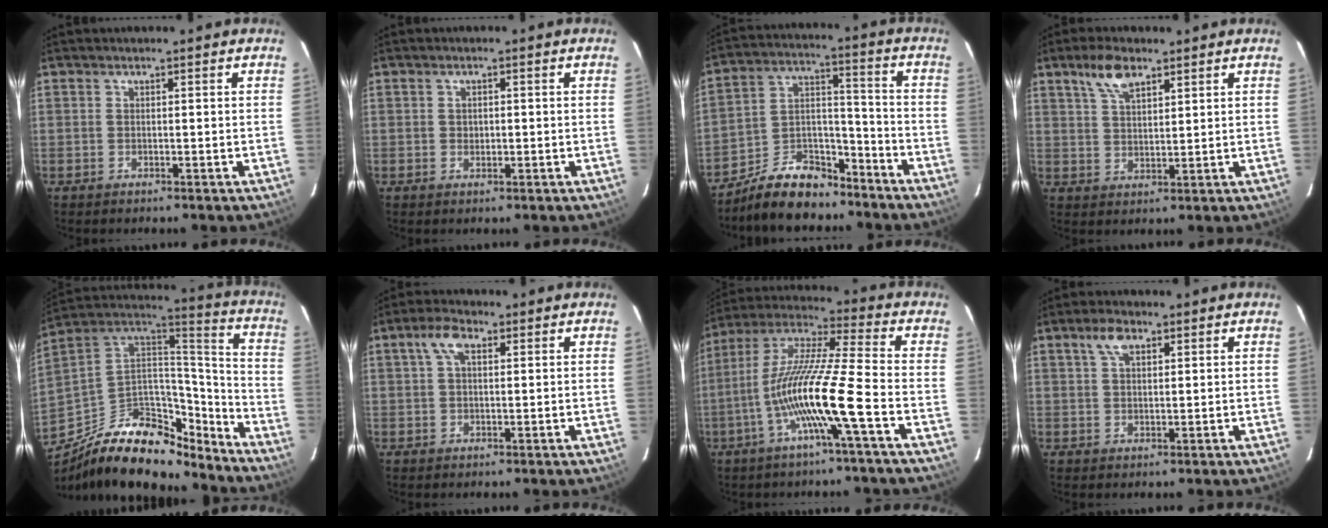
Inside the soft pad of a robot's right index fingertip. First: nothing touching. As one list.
[{"total": 0.7, "force": [0.0, 0.7, 0.2], "torque": [-0.001, 0.001, 0.000]}, {"total": 13.0, "force": [-10.0, 6.2, 5.3], "torque": [-0.108, 0.042, -0.164]}, {"total": 5.9, "force": [4.1, 2.1, 3.6], "torque": [-0.067, 0.009, 0.080]}, {"total": 24.9, "force": [-17.9, 11.0, 13.5], "torque": [-0.246, 0.026, -0.279]}, {"total": 4.0, "force": [1.8, 1.8, 3.1], "torque": [-0.060, 0.013, 0.033]}, {"total": 14.7, "force": [-5.8, -1.1, 13.5], "torque": [-0.254, -0.009, -0.118]}, {"total": 3.5, "force": [2.2, 1.5, 2.3], "torque": [-0.043, 0.009, 0.041]}]